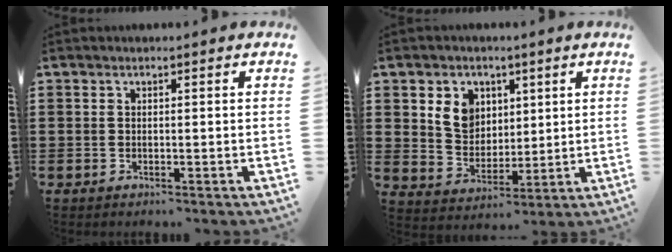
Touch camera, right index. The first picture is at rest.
{"total": 6.3, "force": [2.6, 5.4, 2.0], "torque": [-0.059, 0.013, 0.047]}